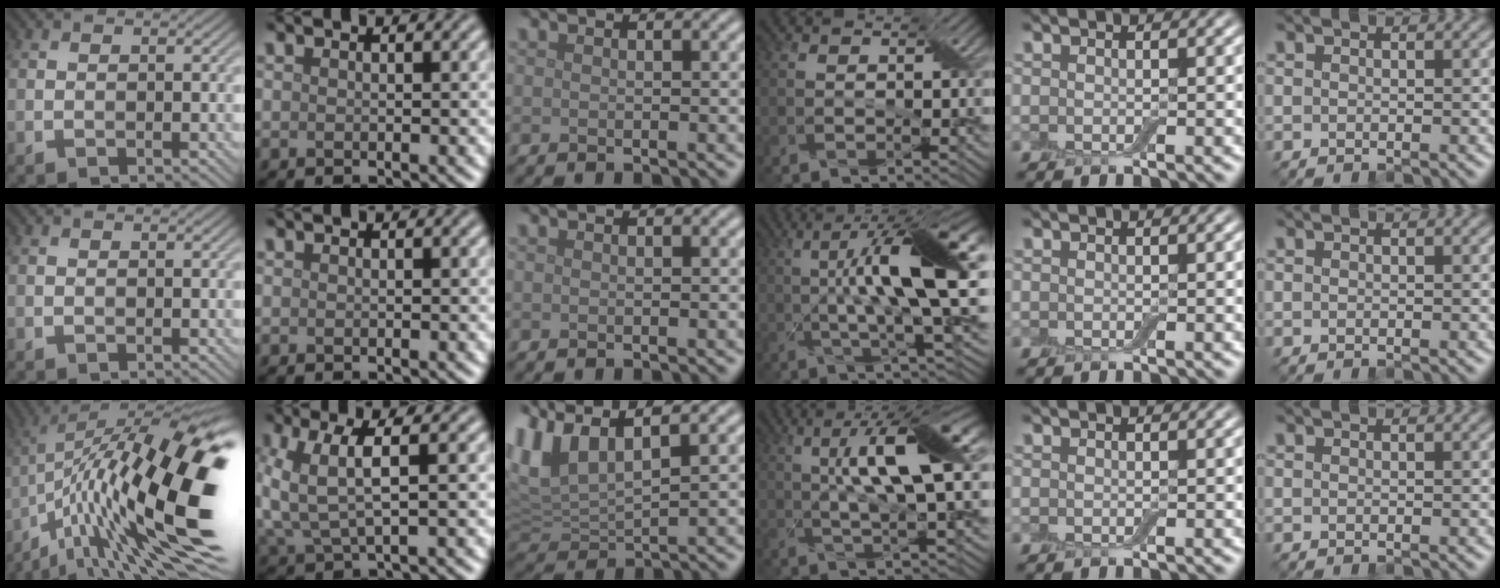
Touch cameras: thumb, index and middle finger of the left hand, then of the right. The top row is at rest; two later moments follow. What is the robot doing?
{"motion": "wrap", "object": "cling film"}